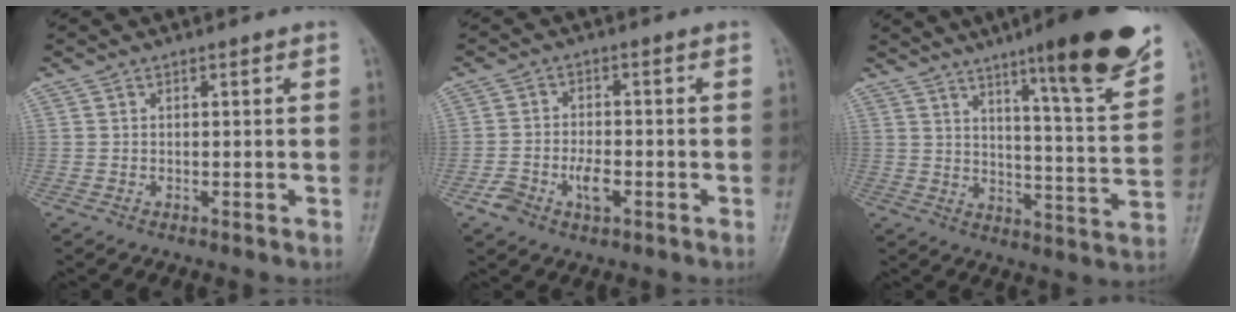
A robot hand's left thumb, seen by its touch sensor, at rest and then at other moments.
{"total": 5.8, "force": [-2.4, 3.3, 4.1], "torque": [-0.076, 0.017, -0.041]}
{"total": 18.0, "force": [11.4, 2.1, 13.7], "torque": [-0.170, -0.063, 0.167]}